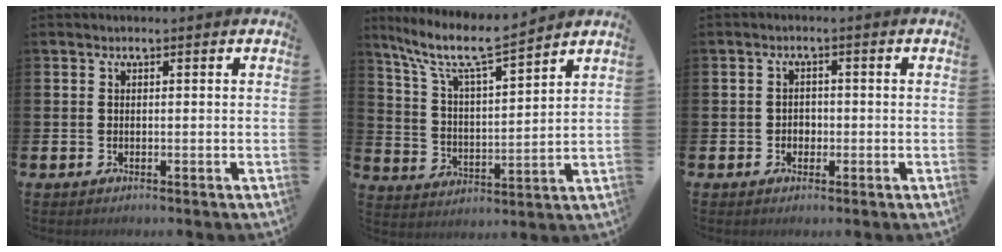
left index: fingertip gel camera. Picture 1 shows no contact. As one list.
[{"total": 9.0, "force": [7.8, 0.9, 4.3], "torque": [-0.120, -0.046, 0.132]}, {"total": 1.7, "force": [-0.5, 1.5, 0.6], "torque": [-0.006, 0.002, -0.014]}]